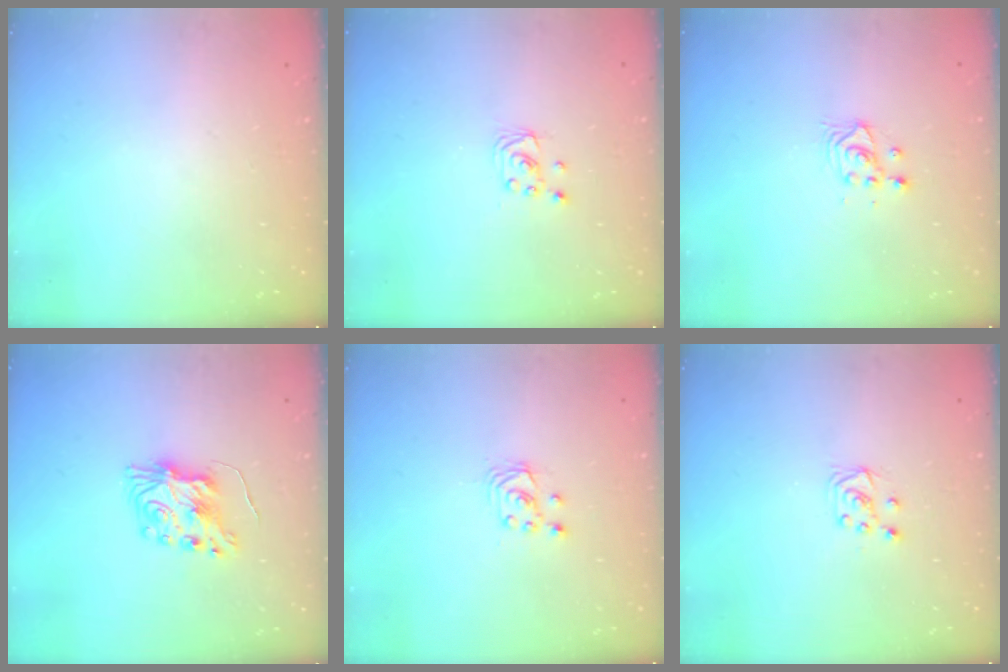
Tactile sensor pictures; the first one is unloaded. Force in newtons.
{"total": 1.9, "press": 1.9, "slide": 0.1}
{"total": 3.4, "press": 3.4, "slide": 0.4}
{"total": 8.0, "press": 8.0, "slide": 0.2}
{"total": 2.5, "press": 2.5, "slide": 0.3}
{"total": 5.2, "press": 5.2, "slide": 0.4}